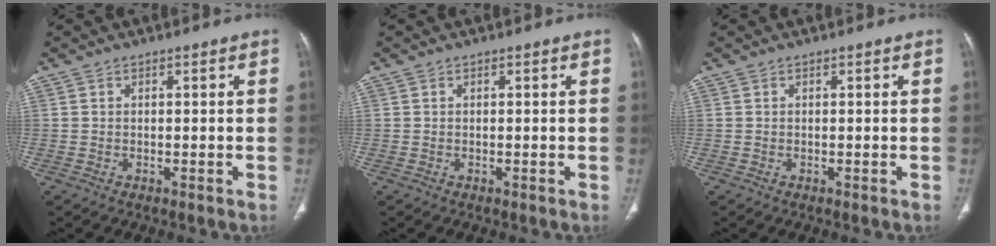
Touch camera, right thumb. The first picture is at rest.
{"total": 0.0}
{"total": 0.0}